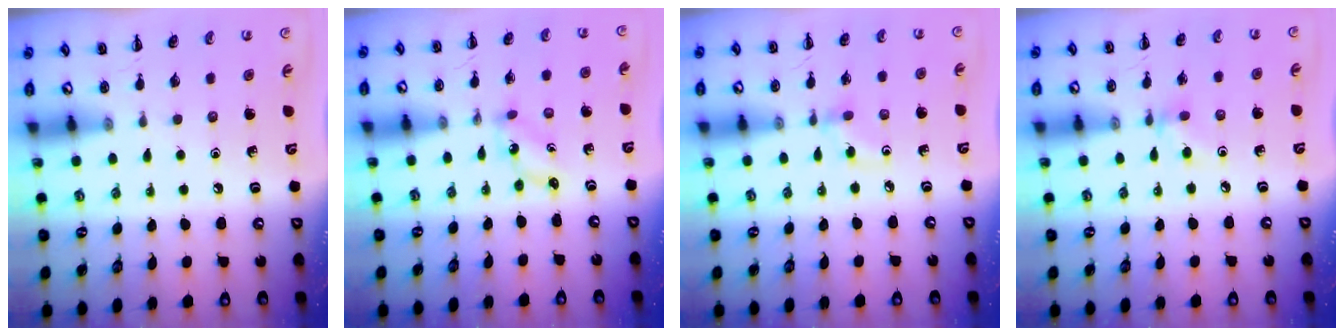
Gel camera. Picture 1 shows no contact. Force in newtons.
{"total": 1.1, "press": 1.1, "slide": 0.1}
{"total": 2.9, "press": 2.8, "slide": 0.7}
{"total": 3.8, "press": 3.6, "slide": 1.4}